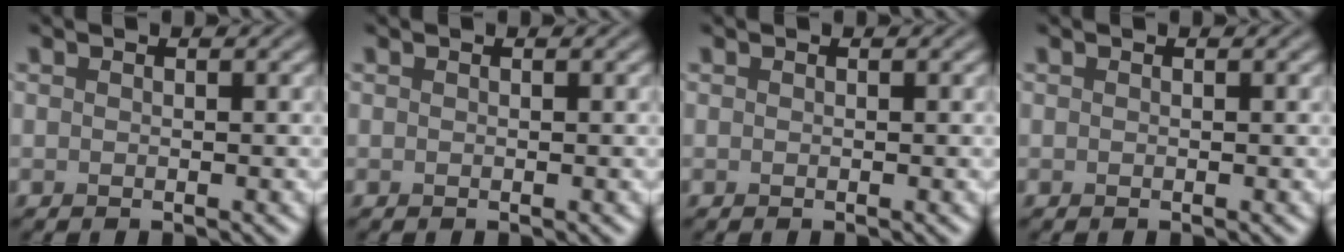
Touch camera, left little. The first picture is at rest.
{"total": 0.0}
{"total": 0.0}
{"total": 0.0}